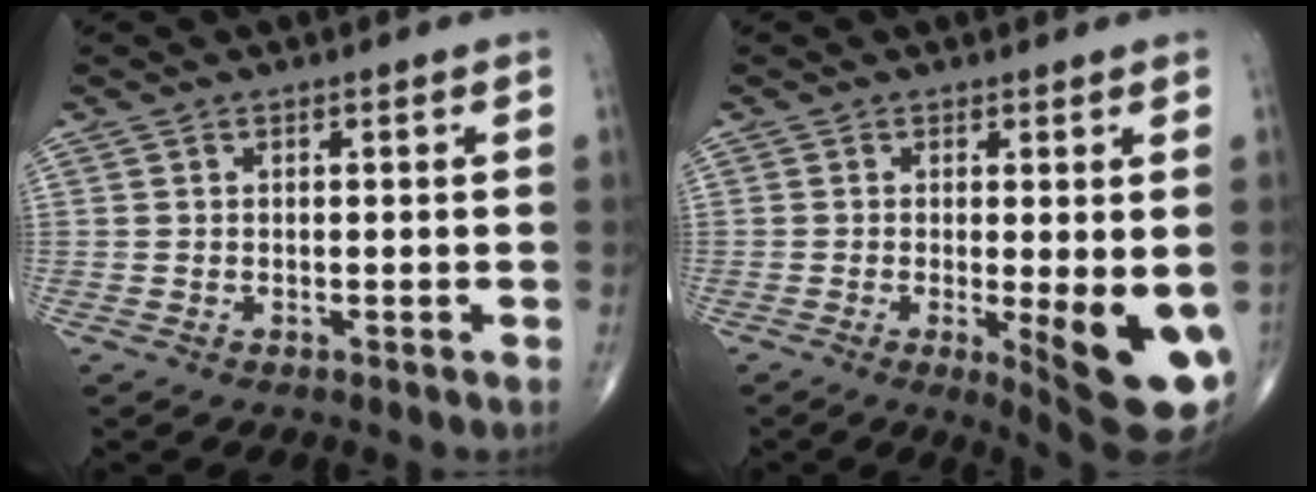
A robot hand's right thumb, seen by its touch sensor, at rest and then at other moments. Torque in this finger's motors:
{"motor_torque": [1.43, 2.63, 1.22, -0.41, 0.35]}